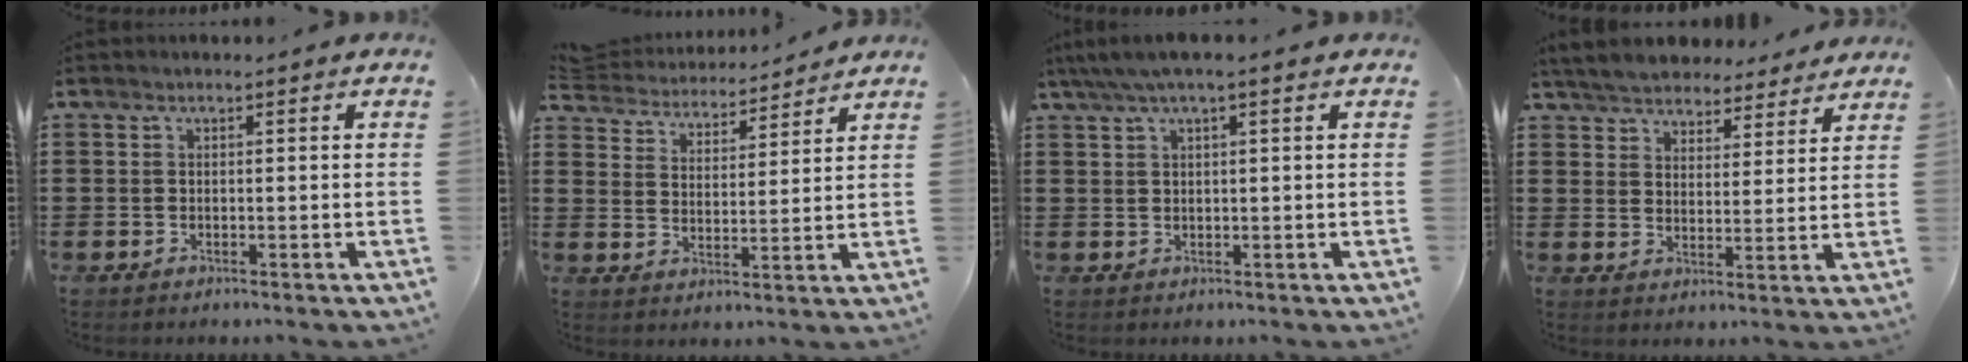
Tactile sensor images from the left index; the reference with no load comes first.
{"total": 4.5, "force": [4.4, 0.4, -0.1], "torque": [-0.025, -0.030, 0.074]}
{"total": 2.3, "force": [1.1, 0.2, 2.1], "torque": [-0.041, 0.002, 0.019]}
{"total": 5.3, "force": [5.1, 1.1, 0.6], "torque": [-0.037, -0.021, 0.092]}